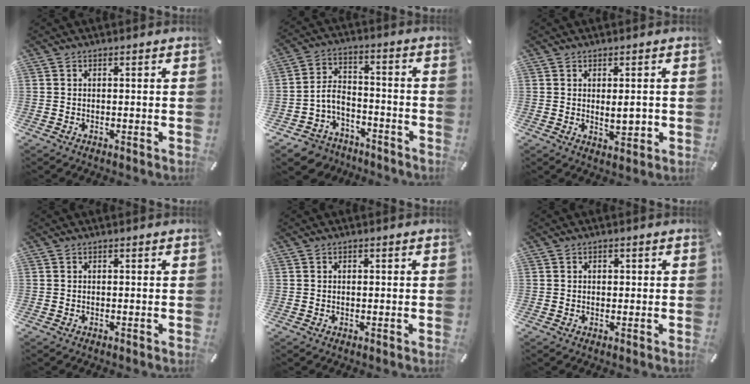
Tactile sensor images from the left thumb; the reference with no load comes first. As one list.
[{"total": 6.8, "force": [-3.3, 5.4, 2.4], "torque": [-0.061, 0.013, -0.067]}, {"total": 4.1, "force": [0.4, 1.9, 3.7], "torque": [-0.054, -0.003, 0.004]}, {"total": 0.0}, {"total": 0.6, "force": [0.0, 0.4, 0.4], "torque": [-0.009, 0.001, -0.001]}, {"total": 1.1, "force": [0.1, 1.0, 0.6], "torque": [-0.005, 0.003, -0.003]}]